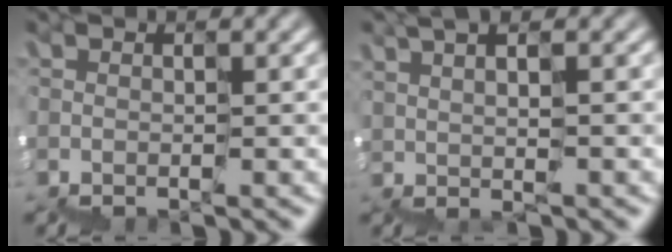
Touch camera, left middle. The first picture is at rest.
{"total": 2.6, "force": [1.7, -0.8, 1.8], "torque": [-0.023, 0.001, 0.041]}